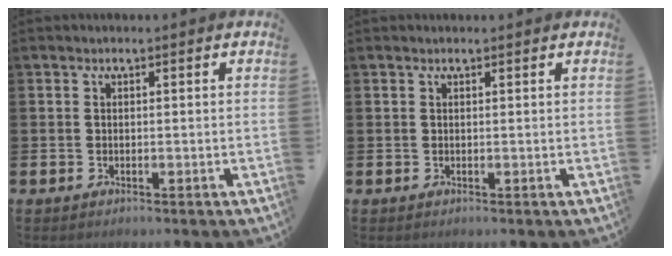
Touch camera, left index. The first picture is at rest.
{"total": 0.0}